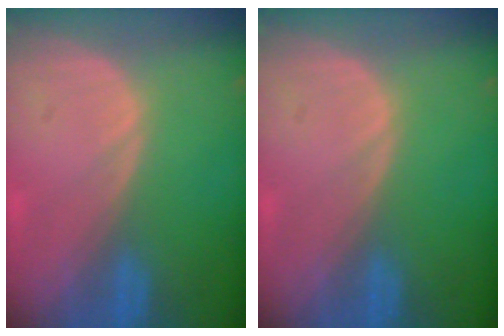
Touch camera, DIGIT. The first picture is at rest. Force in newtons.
{"total": 0.0}